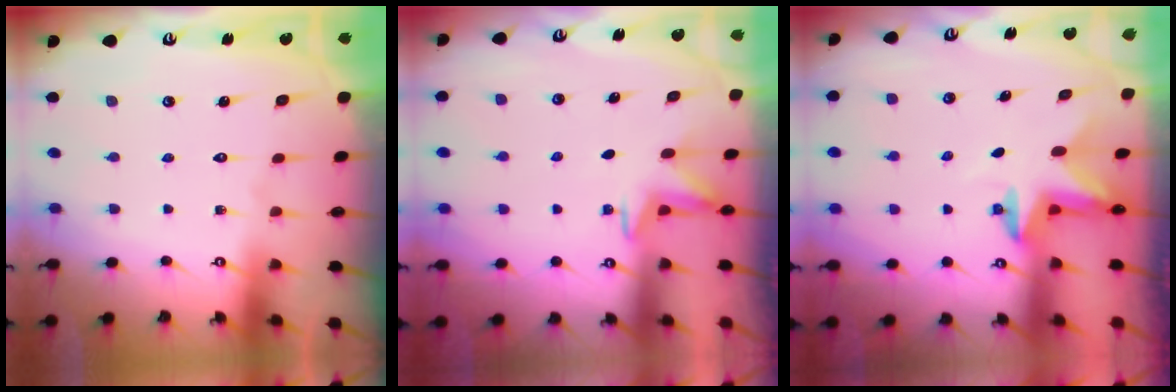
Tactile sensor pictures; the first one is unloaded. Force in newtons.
{"total": 2.1, "press": 1.8, "slide": 1.1}
{"total": 2.5, "press": 2.5, "slide": 0.4}